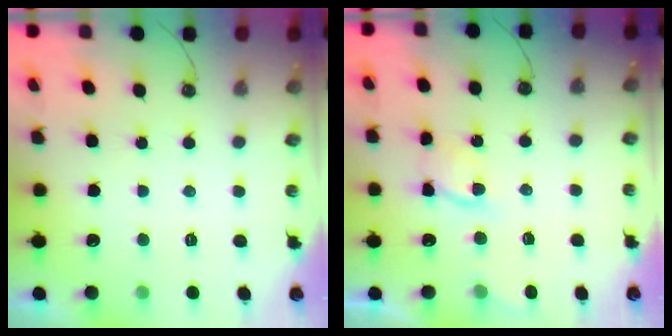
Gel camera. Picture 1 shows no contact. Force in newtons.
{"total": 4.9, "press": 4.8, "slide": 0.8}